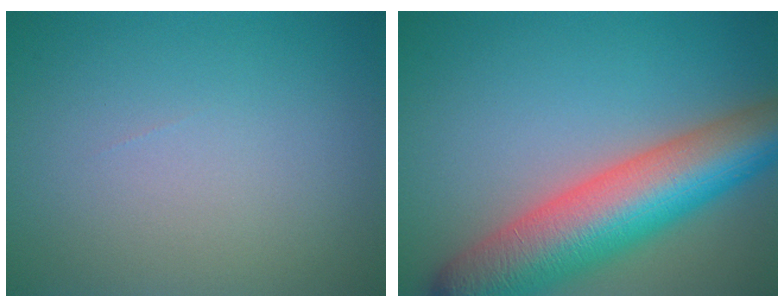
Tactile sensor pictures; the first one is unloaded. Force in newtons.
{"total": 11.5, "press": 11.5, "slide": 0.4}